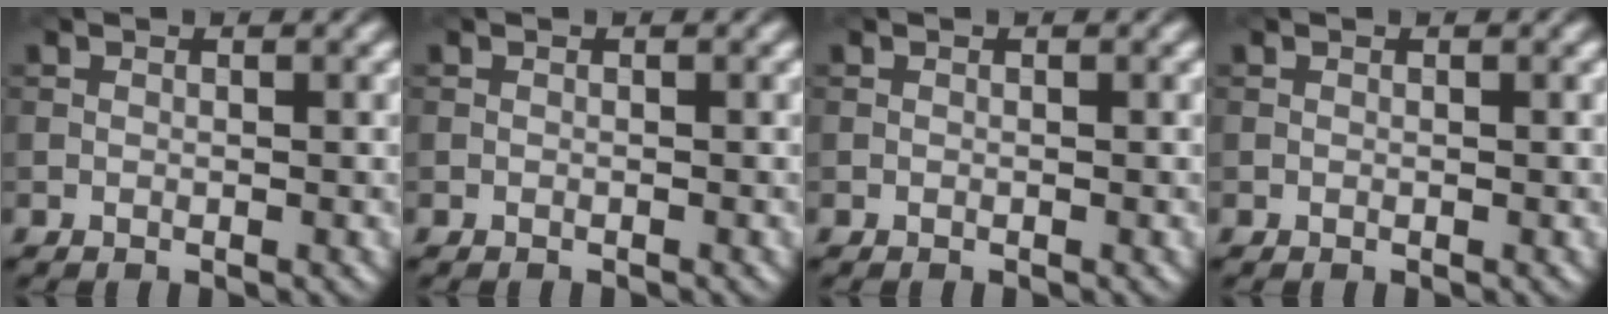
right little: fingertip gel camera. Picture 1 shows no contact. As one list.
[{"total": 0.0}, {"total": 0.0}, {"total": 0.0}]